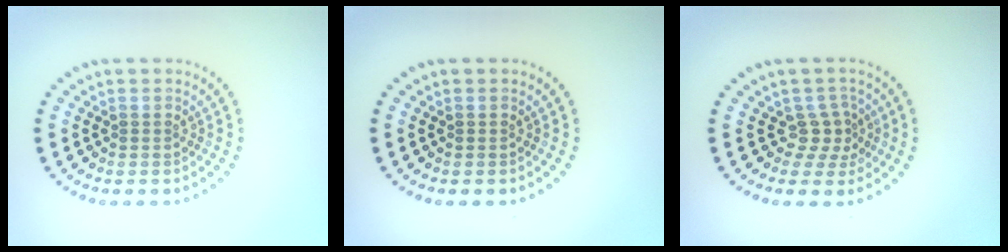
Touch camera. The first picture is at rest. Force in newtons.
{"total": 0.0}
{"total": 2.4, "press": 1.5, "slide": 1.9}